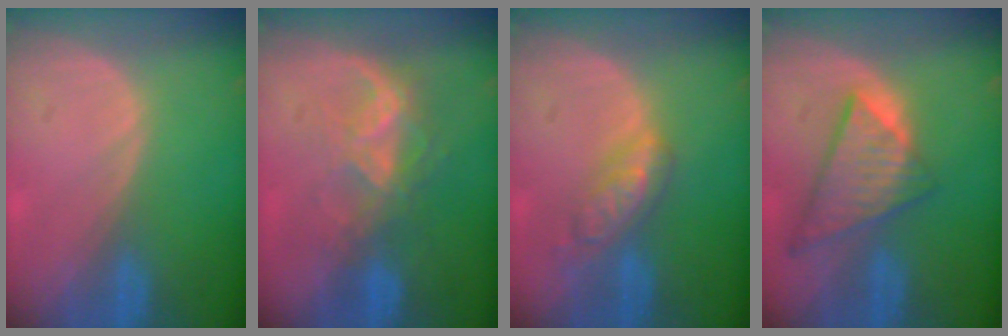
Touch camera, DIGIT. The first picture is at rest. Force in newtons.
{"total": 6.7, "press": 6.0, "slide": 3.0}
{"total": 5.9, "press": 5.1, "slide": 2.9}
{"total": 8.7, "press": 7.5, "slide": 4.4}